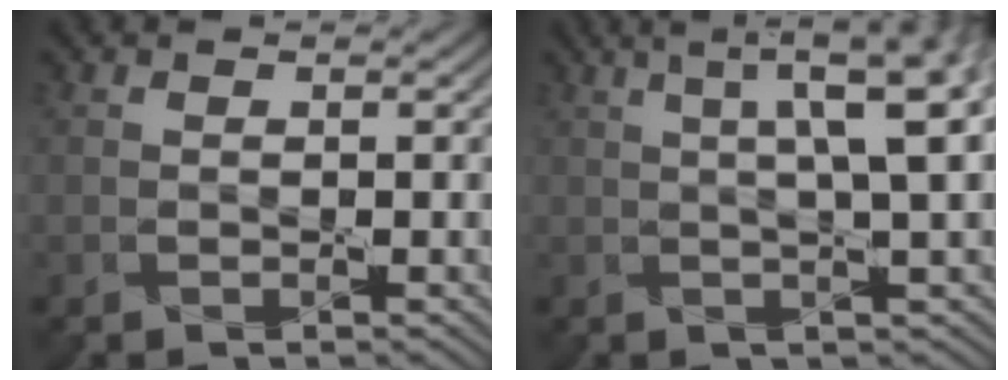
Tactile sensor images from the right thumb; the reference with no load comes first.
{"total": 9.2, "force": [2.9, 1.9, 8.5], "torque": [-0.091, 0.033, 0.033]}